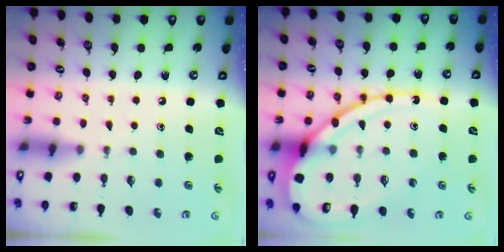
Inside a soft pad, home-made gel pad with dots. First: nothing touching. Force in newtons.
{"total": 17.8, "press": 17.7, "slide": 1.6}